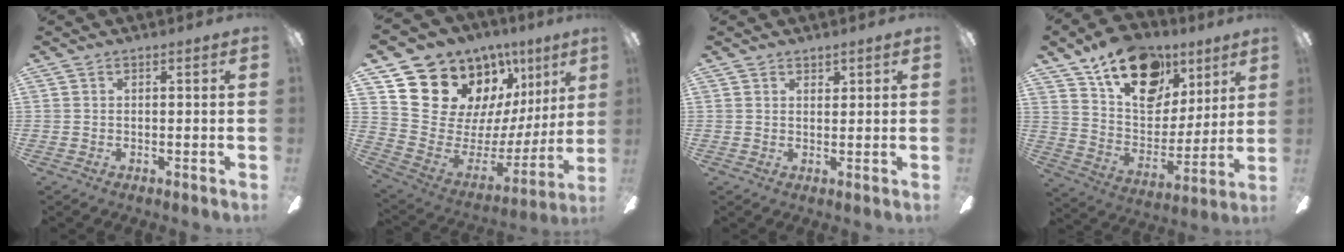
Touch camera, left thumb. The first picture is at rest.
{"total": 17.2, "force": [12.2, 10.9, 5.4], "torque": [-0.101, -0.096, 0.246]}
{"total": 1.6, "force": [1.3, 0.8, 0.6], "torque": [-0.005, -0.002, 0.022]}
{"total": 21.1, "force": [12.5, 13.1, 11.0], "torque": [-0.167, -0.064, 0.223]}